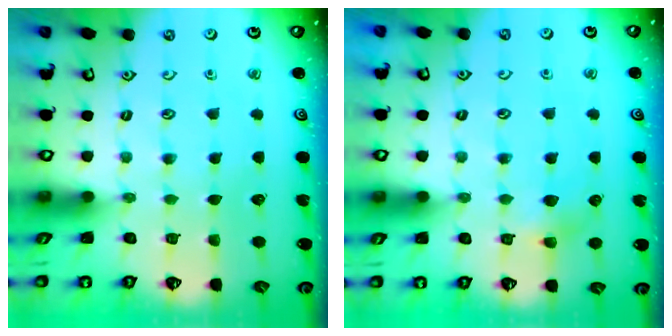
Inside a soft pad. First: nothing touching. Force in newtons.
{"total": 4.2, "press": 4.2, "slide": 0.5}